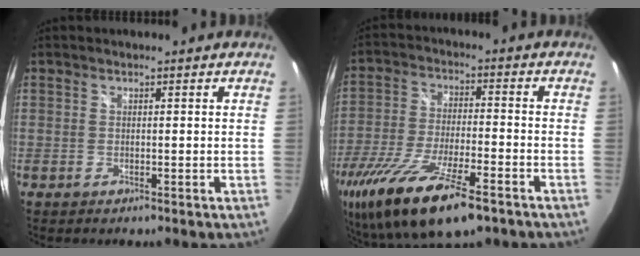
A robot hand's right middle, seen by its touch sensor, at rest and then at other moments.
{"total": 21.7, "force": [-14.1, 6.1, 15.3], "torque": [-0.311, -0.070, -0.245]}